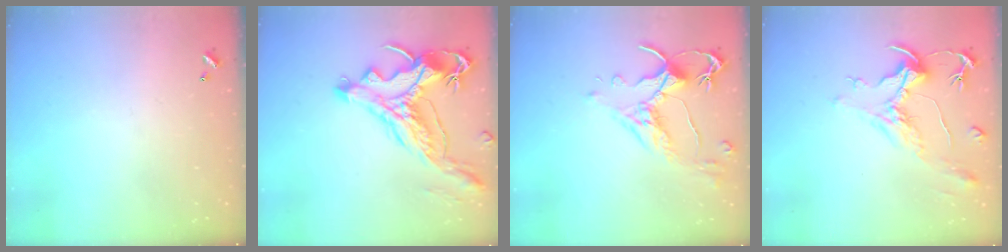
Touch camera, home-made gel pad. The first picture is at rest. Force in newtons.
{"total": 6.8, "press": 6.5, "slide": 1.8}
{"total": 2.6, "press": 2.2, "slide": 1.3}
{"total": 2.2, "press": 1.7, "slide": 1.3}